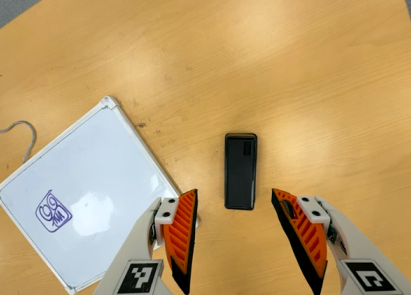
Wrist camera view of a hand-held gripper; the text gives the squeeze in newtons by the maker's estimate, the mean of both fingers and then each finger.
{"total": 0.0}